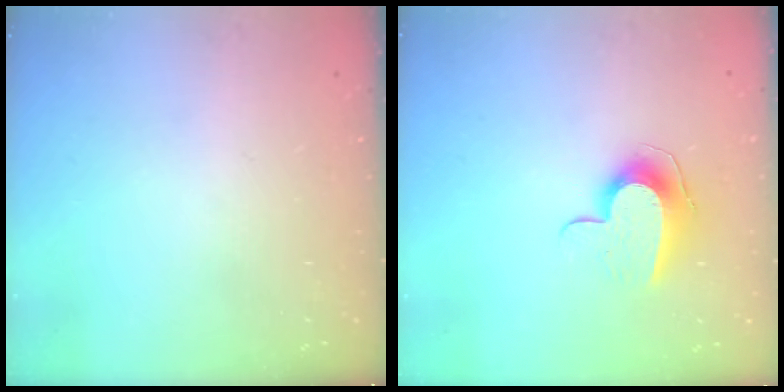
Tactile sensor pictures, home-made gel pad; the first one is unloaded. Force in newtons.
{"total": 9.4, "press": 9.4, "slide": 0.2}